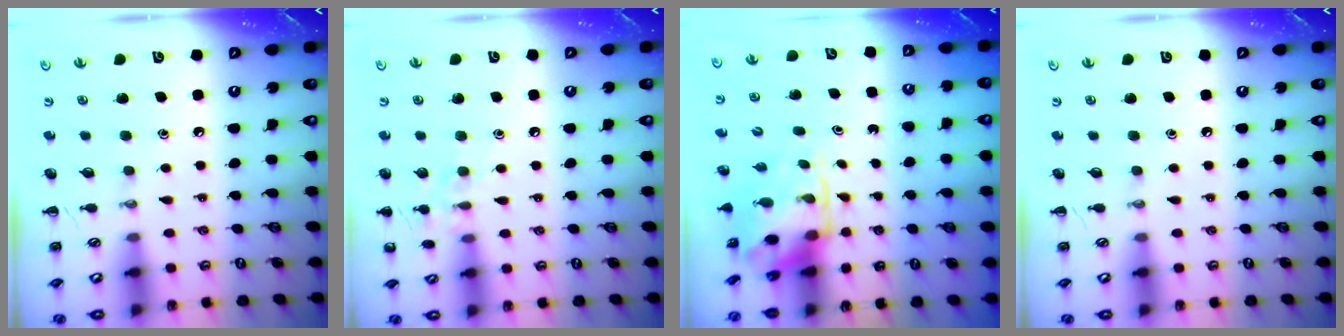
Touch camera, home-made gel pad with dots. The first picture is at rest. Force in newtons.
{"total": 7.6, "press": 7.3, "slide": 2.1}
{"total": 4.0, "press": 3.8, "slide": 1.2}
{"total": 0.0}